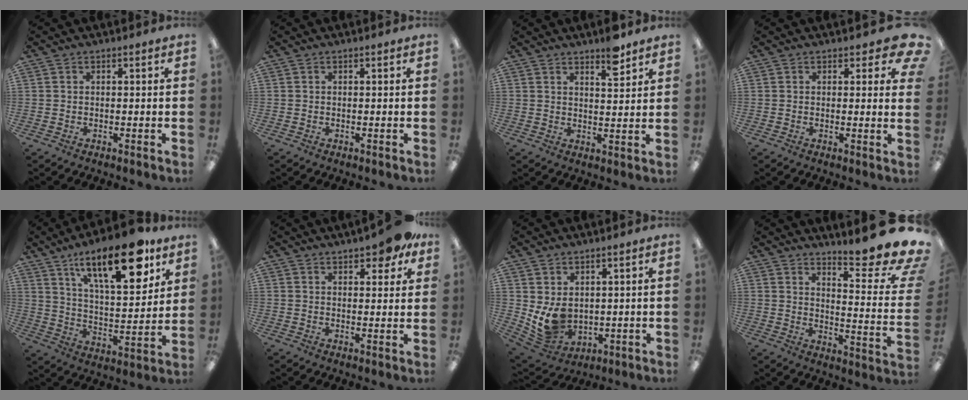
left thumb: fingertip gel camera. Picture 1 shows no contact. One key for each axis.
{"total": 0.0}
{"total": 6.3, "fx": 4.8, "fy": 1.9, "fz": 3.6, "tx": -0.042, "ty": -0.030, "tz": 0.078}
{"total": 5.1, "fx": 2.5, "fy": 2.4, "fz": 3.8, "tx": -0.035, "ty": -0.010, "tz": 0.039}
{"total": 21.4, "fx": 13.0, "fy": 7.8, "fz": 15.1, "tx": -0.218, "ty": -0.069, "tz": 0.207}
{"total": 6.2, "fx": 4.5, "fy": 2.1, "fz": 3.6, "tx": -0.033, "ty": -0.026, "tz": 0.072}
{"total": 7.7, "fx": 2.2, "fy": 5.9, "fz": 4.4, "tx": -0.091, "ty": -0.021, "tz": 0.045}
{"total": 13.4, "fx": 11.0, "fy": 1.8, "fz": 7.4, "tx": -0.089, "ty": -0.114, "tz": 0.175}